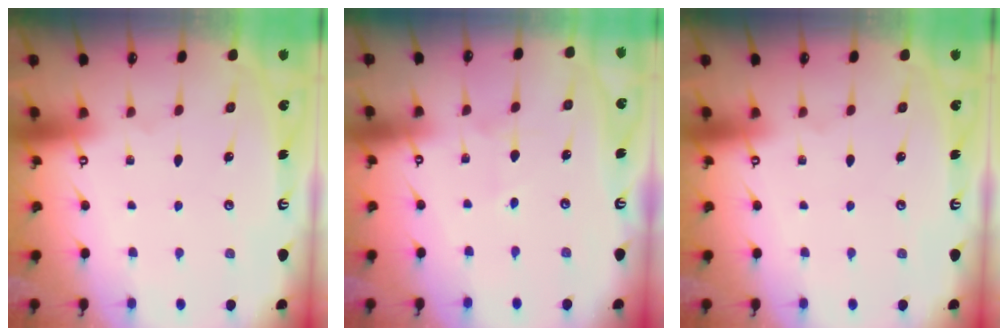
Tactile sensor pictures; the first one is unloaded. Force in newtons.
{"total": 2.7, "press": 2.6, "slide": 0.3}
{"total": 0.0}